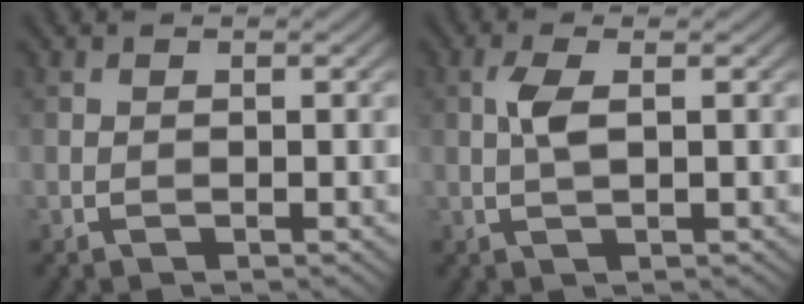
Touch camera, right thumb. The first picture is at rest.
{"total": 2.8, "force": [0.5, 0.8, 2.6], "torque": [-0.063, 0.006, 0.008]}